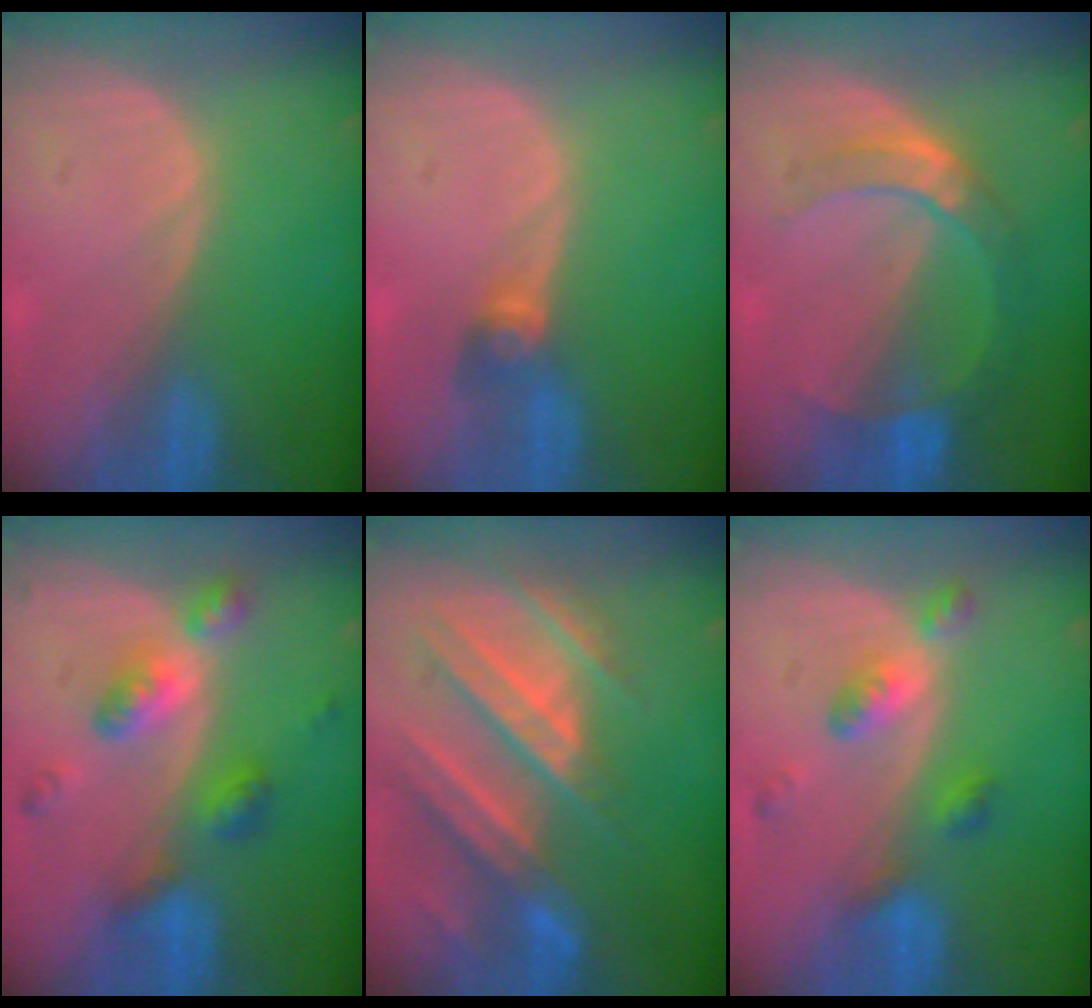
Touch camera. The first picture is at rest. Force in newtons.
{"total": 2.7, "press": 2.6, "slide": 0.5}
{"total": 7.2, "press": 6.5, "slide": 3.1}
{"total": 6.9, "press": 6.9, "slide": 0.5}
{"total": 10.9, "press": 9.7, "slide": 4.9}
{"total": 5.9, "press": 5.1, "slide": 2.9}